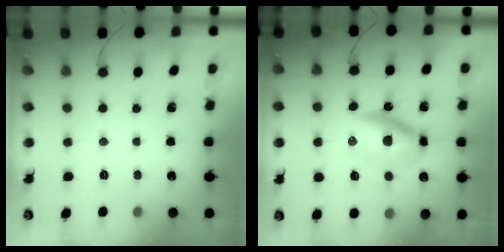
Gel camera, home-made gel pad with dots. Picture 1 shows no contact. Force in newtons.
{"total": 7.0, "press": 6.8, "slide": 1.6}